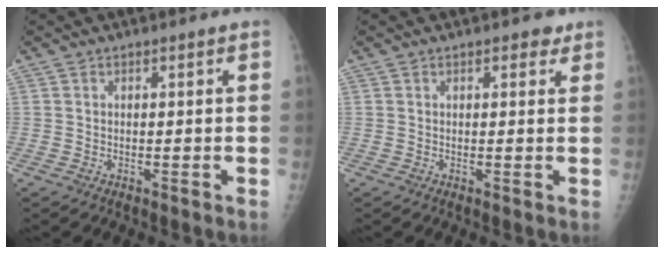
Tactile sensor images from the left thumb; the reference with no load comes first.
{"total": 2.0, "force": [1.1, 1.2, 1.1], "torque": [0.000, -0.002, 0.009]}